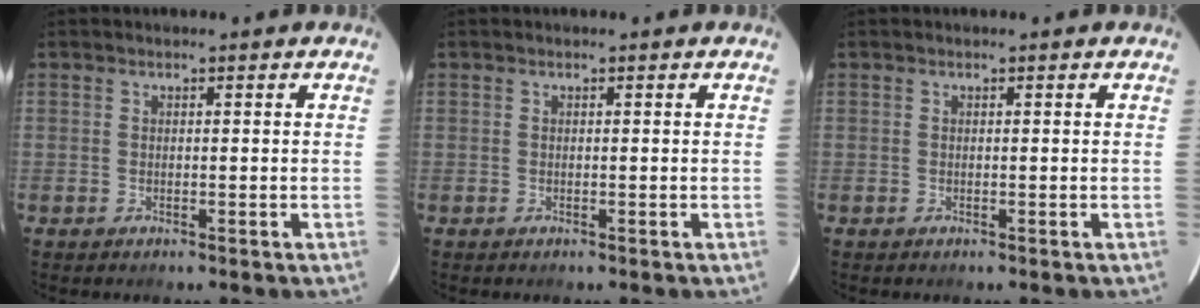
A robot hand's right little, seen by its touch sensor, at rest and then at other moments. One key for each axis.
{"total": 0.0}
{"total": 0.0}